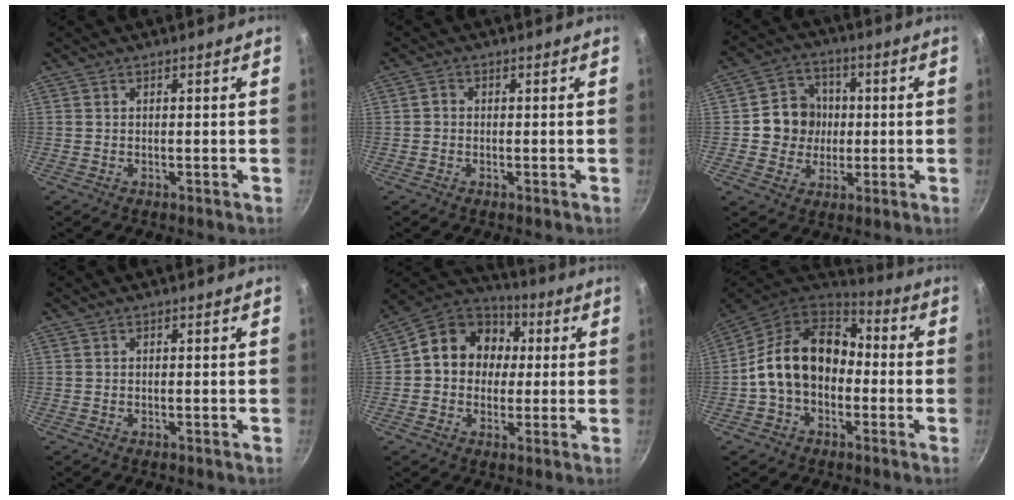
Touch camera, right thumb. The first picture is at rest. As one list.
[{"total": 1.3, "force": [-0.3, 1.1, 0.6], "torque": [-0.007, 0.006, -0.007]}, {"total": 9.8, "force": [0.3, 9.1, 3.6], "torque": [-0.019, 0.013, -0.003]}, {"total": 0.0}, {"total": 14.5, "force": [1.8, 12.2, 7.6], "torque": [-0.082, 0.026, 0.010]}, {"total": 16.7, "force": [-1.0, 12.4, 11.3], "torque": [-0.165, 0.049, -0.033]}]